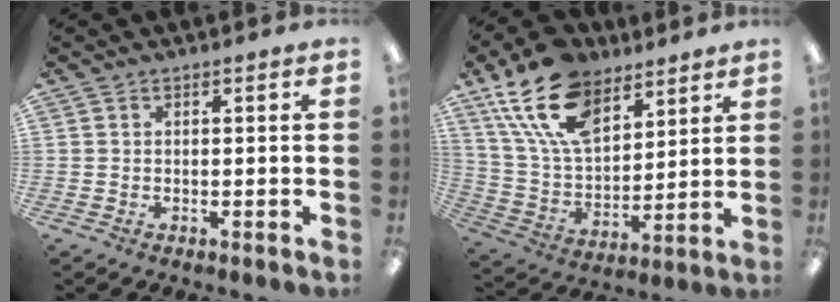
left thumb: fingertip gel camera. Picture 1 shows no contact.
{"total": 18.9, "force": [11.2, 10.8, 10.8], "torque": [-0.225, -0.042, 0.206]}